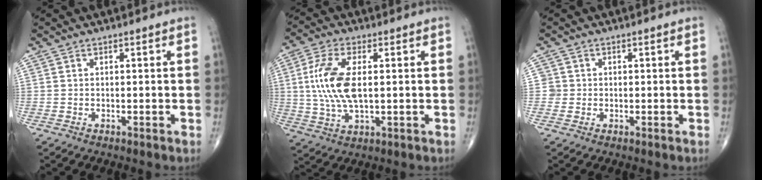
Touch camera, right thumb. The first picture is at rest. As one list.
[{"total": 11.7, "force": [1.2, 5.4, 10.4], "torque": [-0.227, -0.001, 0.026]}, {"total": 1.7, "force": [-0.2, 1.7, -0.1], "torque": [0.015, 0.007, -0.006]}]